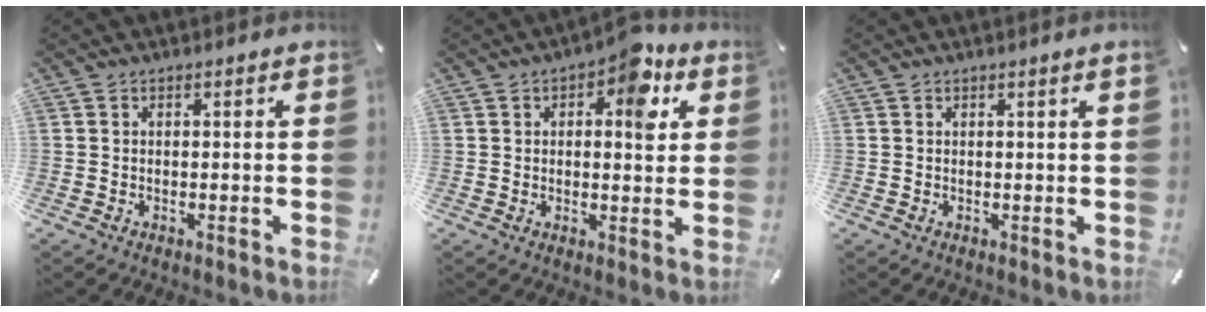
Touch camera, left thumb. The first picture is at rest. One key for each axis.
{"total": 9.5, "fx": 3.8, "fy": 5.1, "fz": 7.0, "tx": -0.077, "ty": -0.018, "tz": 0.057}
{"total": 0.8, "fx": 0.4, "fy": -0.1, "fz": 0.7, "tx": -0.012, "ty": -0.001, "tz": 0.006}